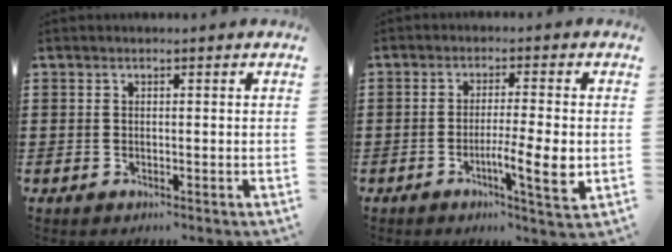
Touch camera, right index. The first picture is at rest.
{"total": 7.6, "force": [-1.9, 0.7, 7.3], "torque": [-0.126, -0.013, -0.031]}